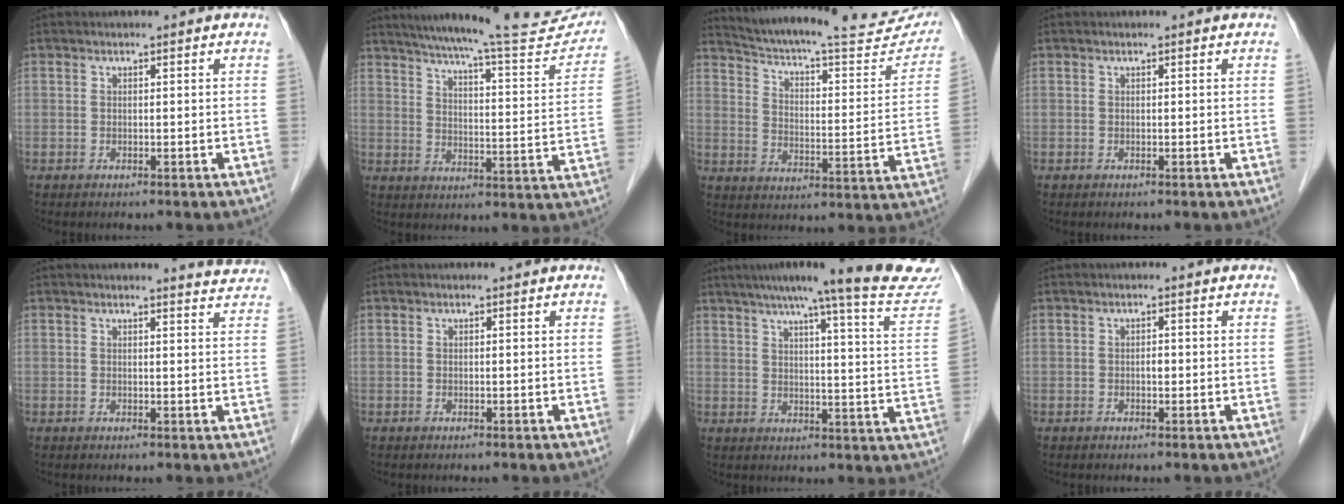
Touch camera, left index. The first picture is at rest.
{"total": 22.2, "force": [20.2, 1.7, 9.1], "torque": [-0.135, -0.043, 0.259]}
{"total": 27.2, "force": [24.6, 4.5, 10.6], "torque": [-0.163, -0.049, 0.316]}
{"total": 0.0}
{"total": 4.0, "force": [4.0, 0.0, 0.3], "torque": [-0.008, -0.019, 0.027]}
{"total": 0.0}
{"total": 20.7, "force": [18.1, -0.2, 10.1], "torque": [-0.138, -0.038, 0.213]}
{"total": 0.8, "force": [-0.1, 0.4, 0.6], "torque": [-0.009, 0.002, -0.004]}